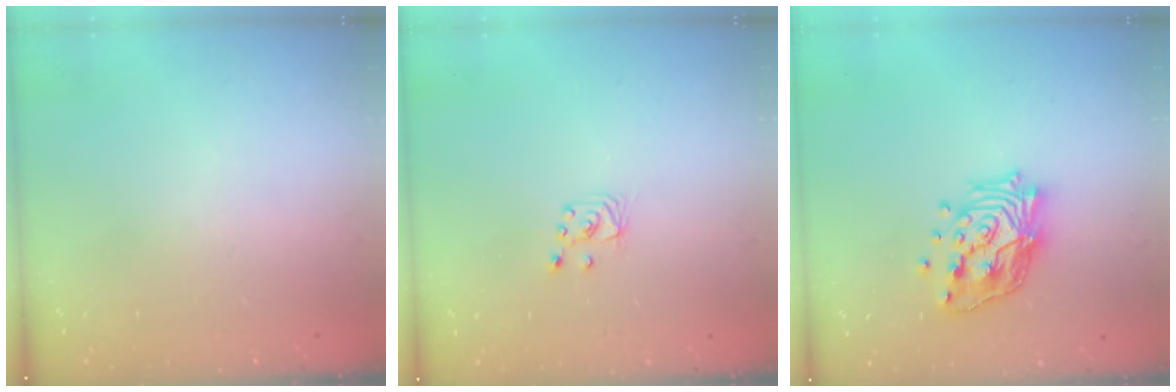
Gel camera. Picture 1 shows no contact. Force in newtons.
{"total": 3.0, "press": 3.0, "slide": 0.2}
{"total": 18.0, "press": 17.9, "slide": 2.4}